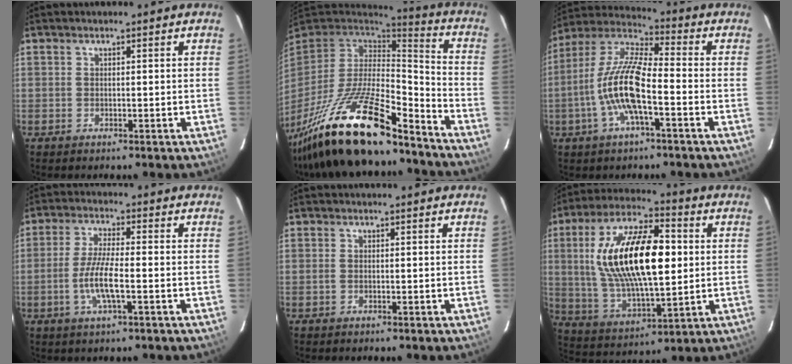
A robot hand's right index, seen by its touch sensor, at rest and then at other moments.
{"total": 26.0, "force": [-18.7, 6.9, 16.7], "torque": [-0.329, -0.047, -0.320]}
{"total": 13.4, "force": [-4.1, 3.1, 12.4], "torque": [-0.250, 0.002, -0.084]}
{"total": 7.5, "force": [-2.2, 1.1, 7.0], "torque": [-0.141, -0.004, -0.044]}
{"total": 0.6, "force": [-0.2, 0.3, 0.4], "torque": [-0.011, 0.000, -0.004]}
{"total": 22.8, "force": [3.2, 9.5, 20.5], "torque": [-0.393, 0.019, 0.066]}